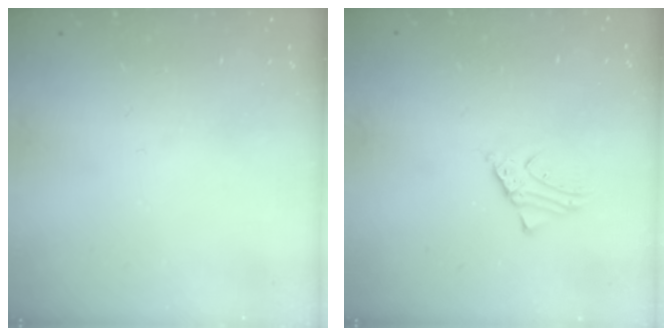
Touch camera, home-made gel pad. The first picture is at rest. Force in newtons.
{"total": 2.4, "press": 2.4, "slide": 0.1}